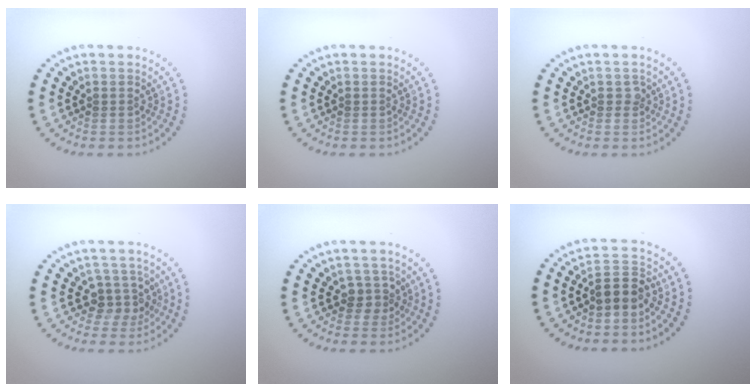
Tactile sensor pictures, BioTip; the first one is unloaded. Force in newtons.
{"total": 0.0}
{"total": 0.6, "press": 0.6, "slide": 0.3}
{"total": 2.5, "press": 2.0, "slide": 1.5}
{"total": 1.8, "press": 1.4, "slide": 1.0}
{"total": 2.6, "press": 2.2, "slide": 1.2}